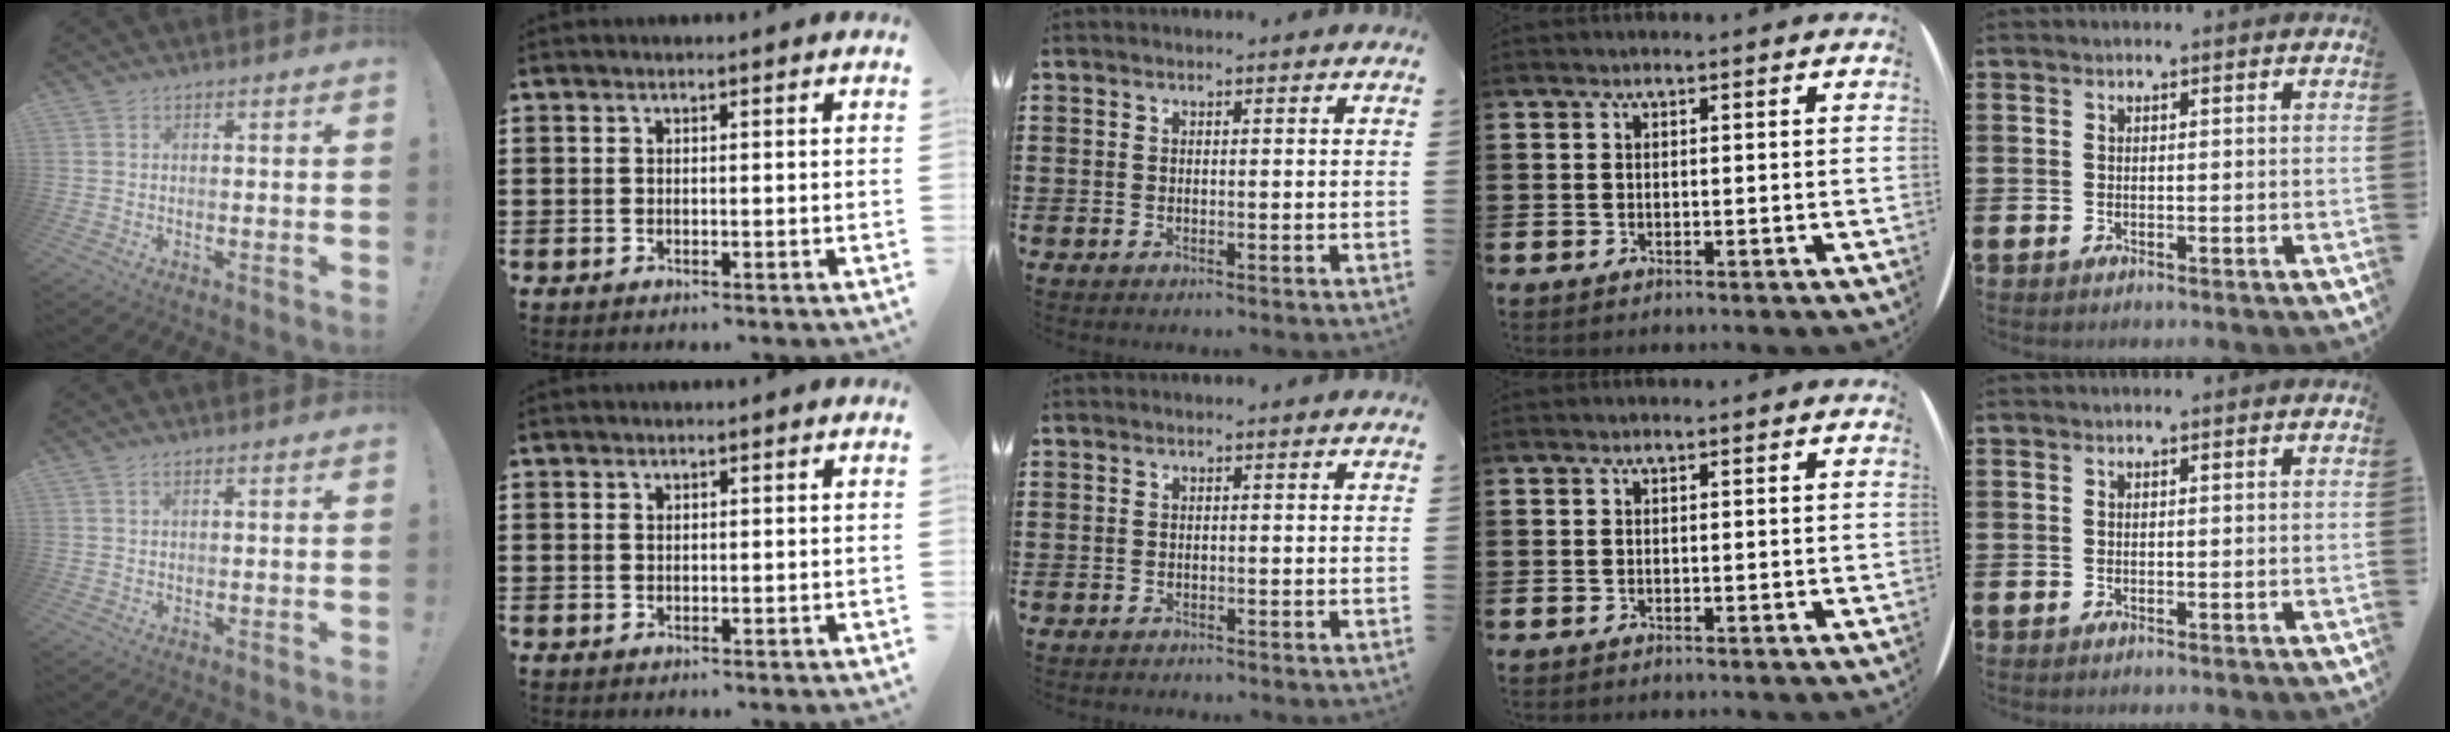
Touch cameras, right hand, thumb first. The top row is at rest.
{"thumb": {"total": 1.0, "force": [0.7, 0.2, 0.7], "torque": [-0.006, -0.002, 0.011]}, "index": {"total": 0.6, "force": [0.3, 0.5, 0.2], "torque": [-0.005, 0.003, 0.006]}, "middle": {"total": 0.7, "force": [-0.6, 0.3, -0.1], "torque": [0.003, 0.005, -0.014]}}